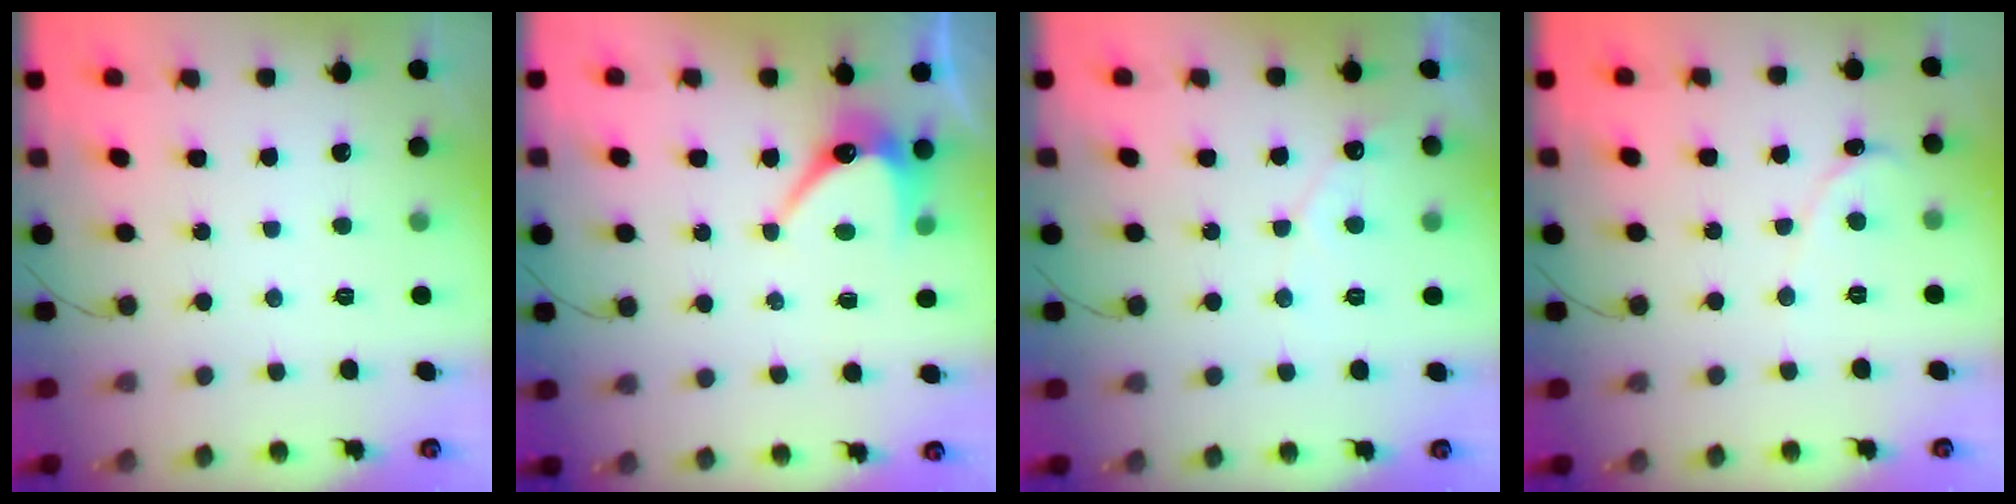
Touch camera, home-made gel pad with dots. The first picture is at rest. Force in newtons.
{"total": 6.2, "press": 6.2, "slide": 0.4}
{"total": 4.5, "press": 4.5, "slide": 0.3}
{"total": 0.0}